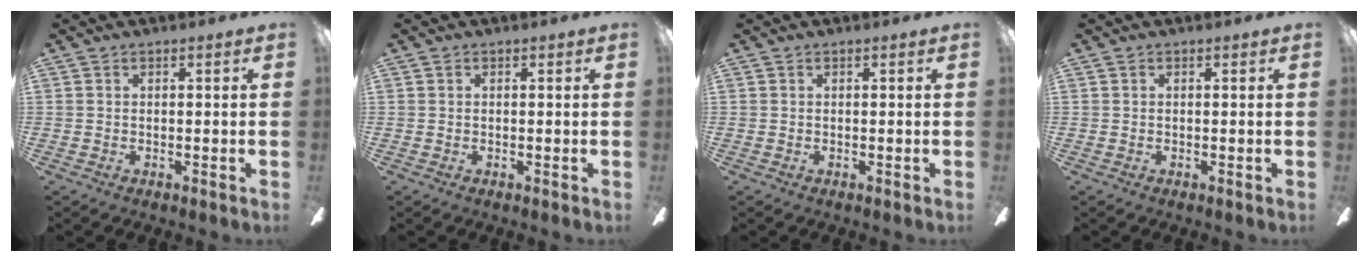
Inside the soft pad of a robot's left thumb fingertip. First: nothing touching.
{"total": 0.0}
{"total": 0.0}
{"total": 0.0}